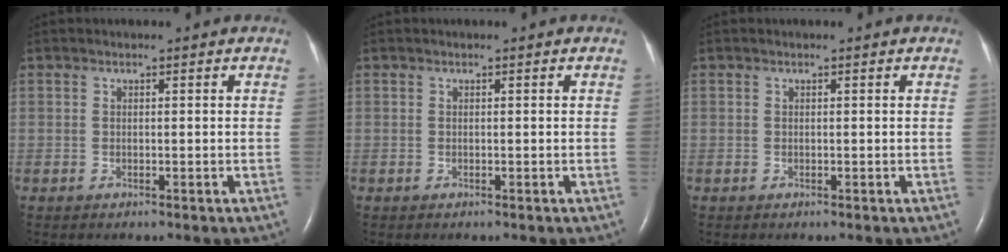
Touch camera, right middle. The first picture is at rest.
{"total": 0.0}
{"total": 0.0}